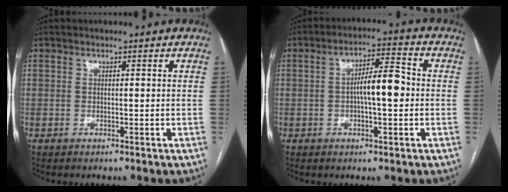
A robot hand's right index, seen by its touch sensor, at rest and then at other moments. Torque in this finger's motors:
{"motor_torque": [1.19, -0.20, 0.58, 0.13]}